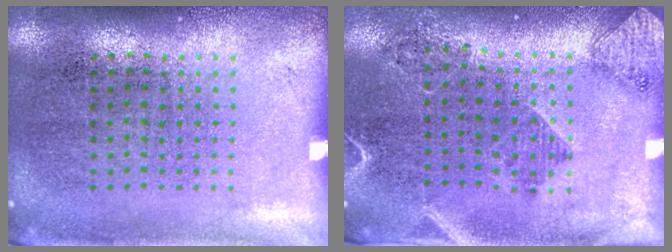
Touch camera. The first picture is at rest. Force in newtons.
{"total": 1.8, "press": 1.6, "slide": 0.9}